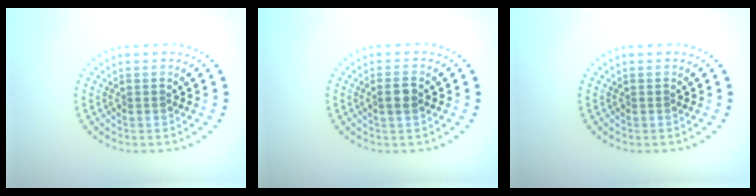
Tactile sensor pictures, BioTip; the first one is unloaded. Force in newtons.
{"total": 1.7, "press": 1.5, "slide": 0.7}
{"total": 0.0}